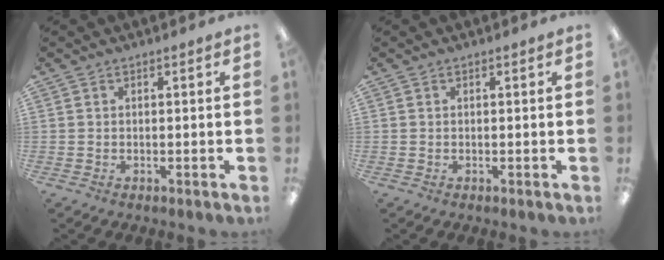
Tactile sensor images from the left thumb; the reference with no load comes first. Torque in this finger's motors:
{"motor_torque": [-0.25, -0.04, -0.17, 0.08, -0.03]}